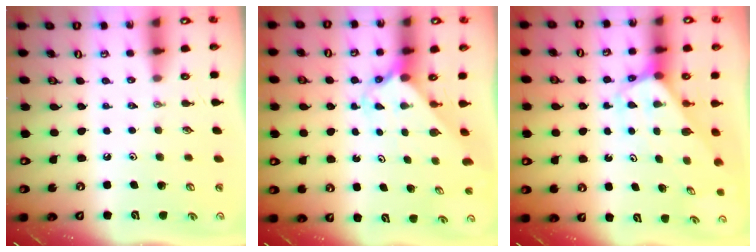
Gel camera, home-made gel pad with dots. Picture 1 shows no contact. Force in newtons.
{"total": 2.3, "press": 2.3, "slide": 0.2}
{"total": 3.7, "press": 3.6, "slide": 0.3}